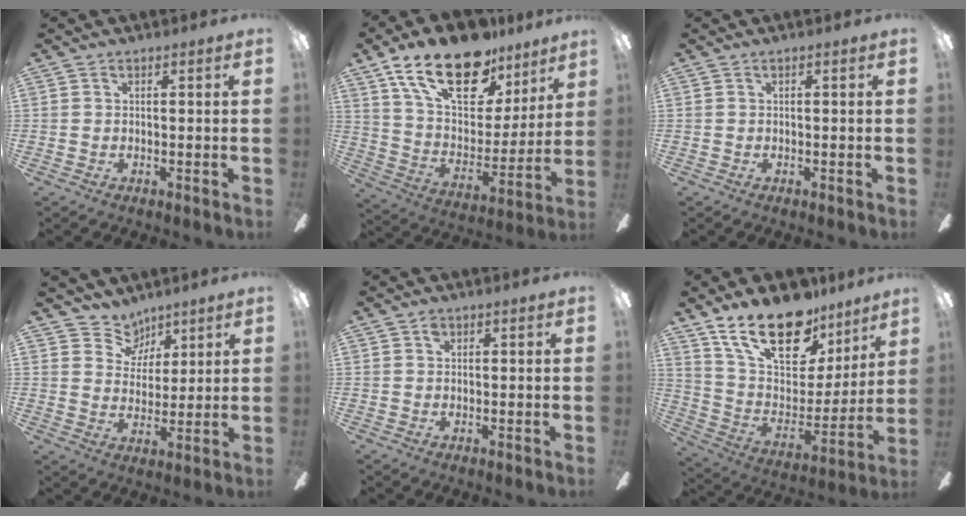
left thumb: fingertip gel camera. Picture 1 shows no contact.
{"total": 23.2, "force": [14.9, 11.2, 13.9], "torque": [-0.231, -0.082, 0.261]}
{"total": 0.0}
{"total": 7.6, "force": [5.7, 5.0, 0.8], "torque": [-0.014, -0.037, 0.109]}
{"total": 1.3, "force": [0.5, 1.0, 0.7], "torque": [-0.016, 0.003, 0.009]}
{"total": 22.5, "force": [15.7, 10.3, 12.4], "torque": [-0.216, -0.096, 0.284]}